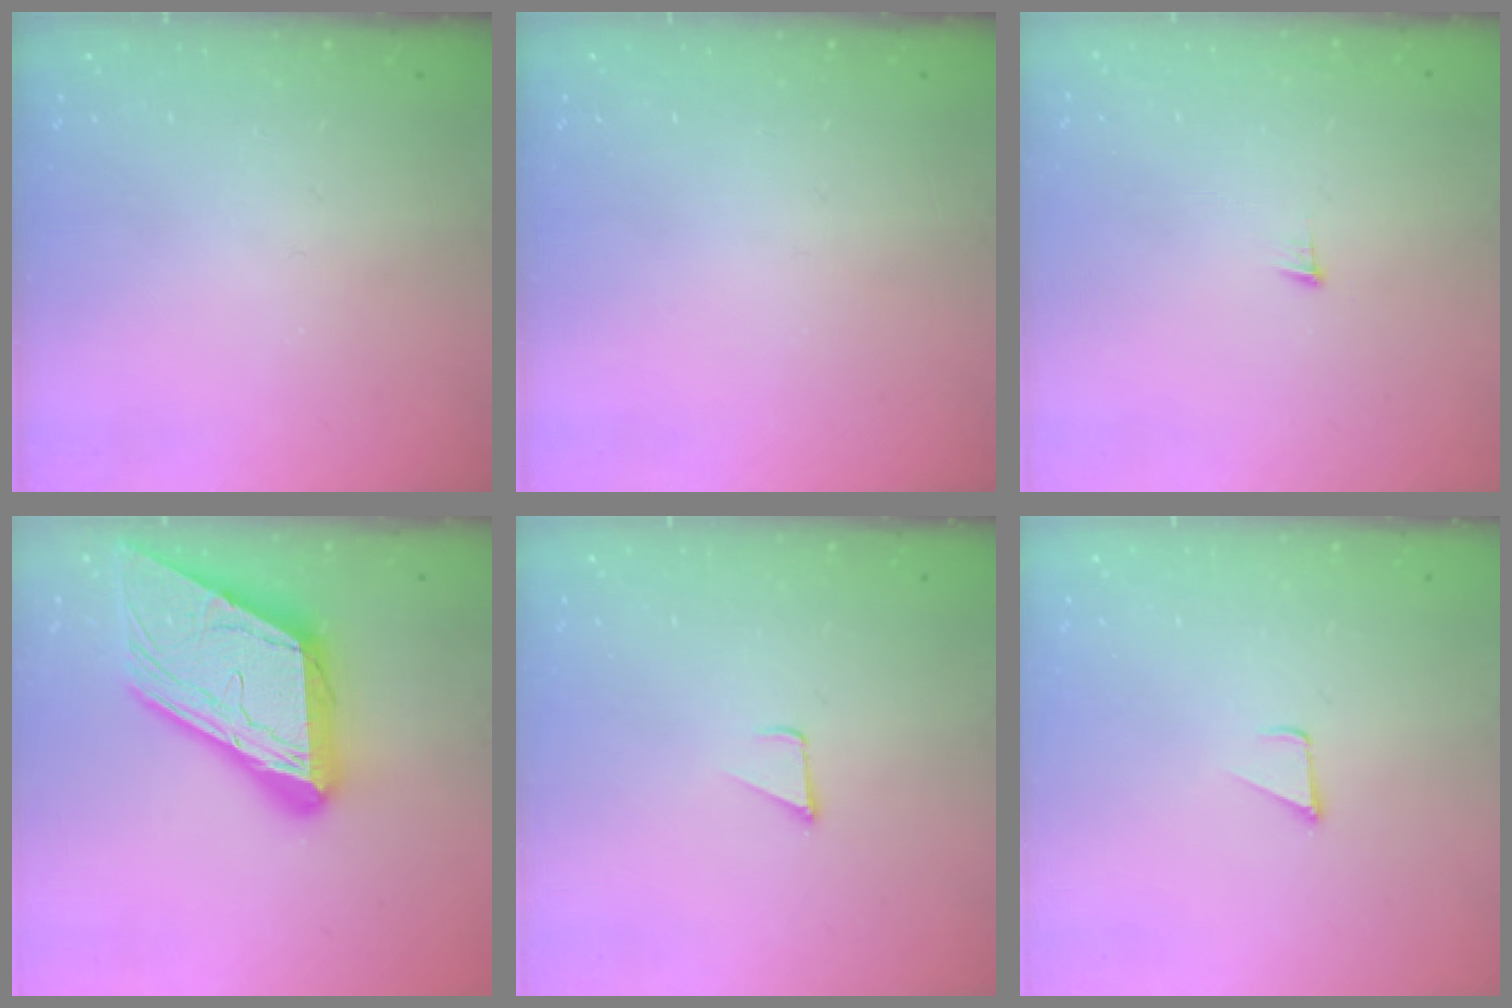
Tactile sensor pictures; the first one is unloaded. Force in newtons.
{"total": 0.0}
{"total": 3.6, "press": 3.6, "slide": 0.3}
{"total": 23.0, "press": 22.9, "slide": 2.4}
{"total": 1.2, "press": 1.2, "slide": 0.1}
{"total": 1.2, "press": 1.2, "slide": 0.1}